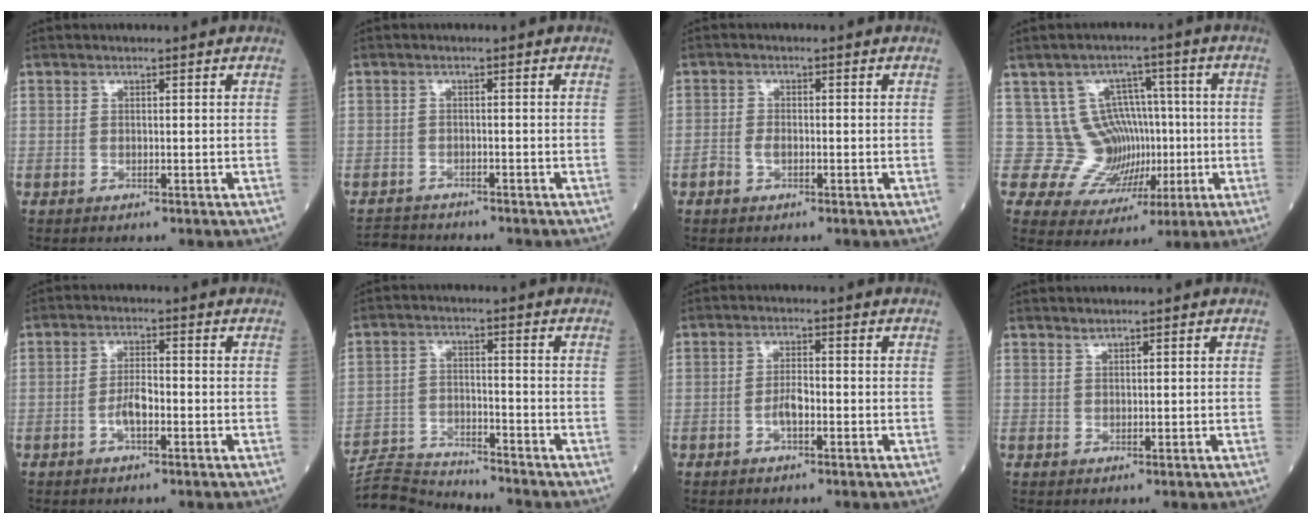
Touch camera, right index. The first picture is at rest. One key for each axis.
{"total": 3.6, "fx": -3.5, "fy": 0.4, "fz": -0.2, "tx": 0.002, "ty": -0.014, "tz": -0.063}
{"total": 1.7, "fx": -0.7, "fy": 1.0, "fz": 1.2, "tx": -0.022, "ty": 0.003, "tz": -0.013}
{"total": 8.2, "fx": 0.3, "fy": 7.7, "fz": 2.6, "tx": -0.033, "ty": 0.036, "tz": 0.023}
{"total": 3.1, "fx": -1.2, "fy": 0.9, "fz": 2.7, "tx": -0.049, "ty": 0.004, "tz": -0.023}
{"total": 8.6, "fx": -8.5, "fy": -1.2, "fz": -0.6, "tx": 0.002, "ty": 0.003, "tz": -0.157}
{"total": 2.5, "fx": -0.9, "fy": 0.7, "fz": 2.2, "tx": -0.039, "ty": 0.003, "tz": -0.019}
{"total": 0.8, "fx": 0.6, "fy": -0.5, "fz": 0.0, "tx": -0.004, "ty": -0.004, "tz": 0.012}